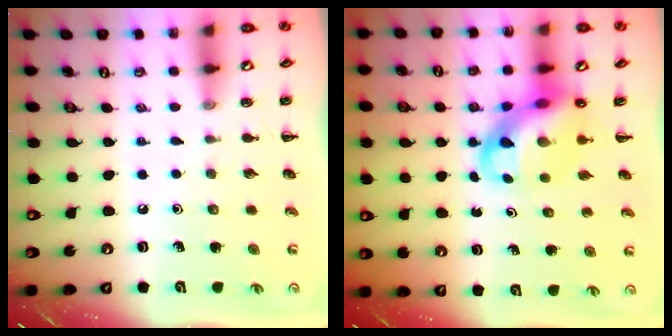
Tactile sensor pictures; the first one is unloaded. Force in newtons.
{"total": 10.7, "press": 10.4, "slide": 2.6}